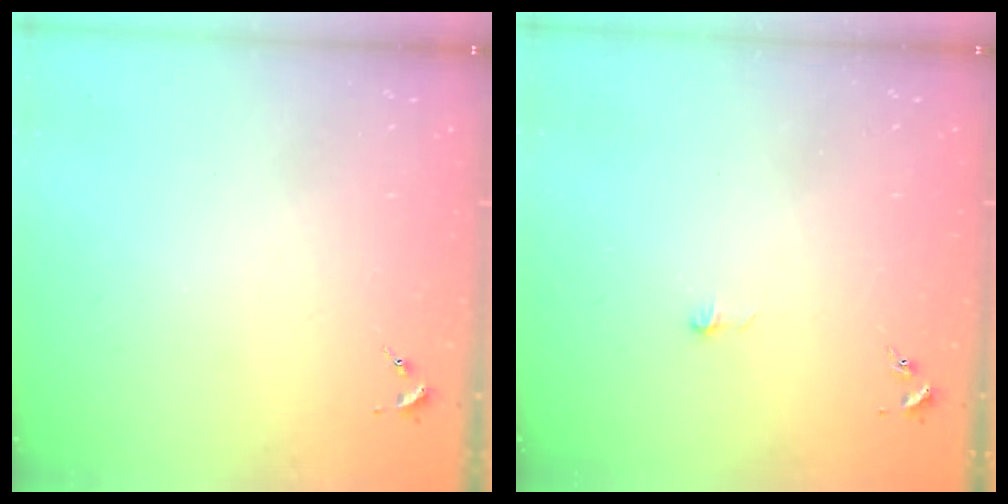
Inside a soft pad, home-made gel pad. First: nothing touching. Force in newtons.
{"total": 2.6, "press": 2.6, "slide": 0.2}